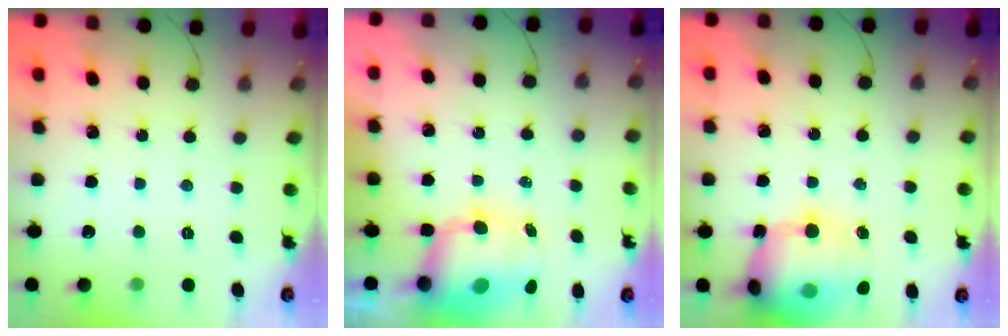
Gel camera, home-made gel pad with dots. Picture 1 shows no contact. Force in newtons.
{"total": 10.4, "press": 10.1, "slide": 2.5}
{"total": 17.3, "press": 16.9, "slide": 3.5}